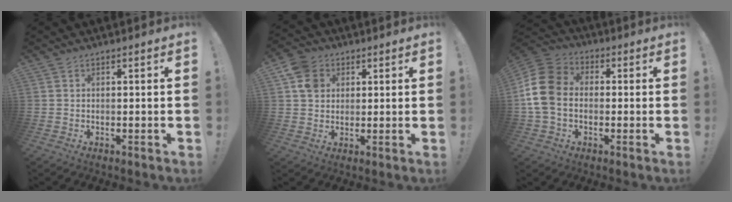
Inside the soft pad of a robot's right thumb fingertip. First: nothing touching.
{"total": 7.8, "force": [2.7, 6.5, 3.5], "torque": [-0.051, -0.002, 0.055]}
{"total": 13.8, "force": [-0.7, 10.7, 8.6], "torque": [-0.178, 0.021, -0.012]}